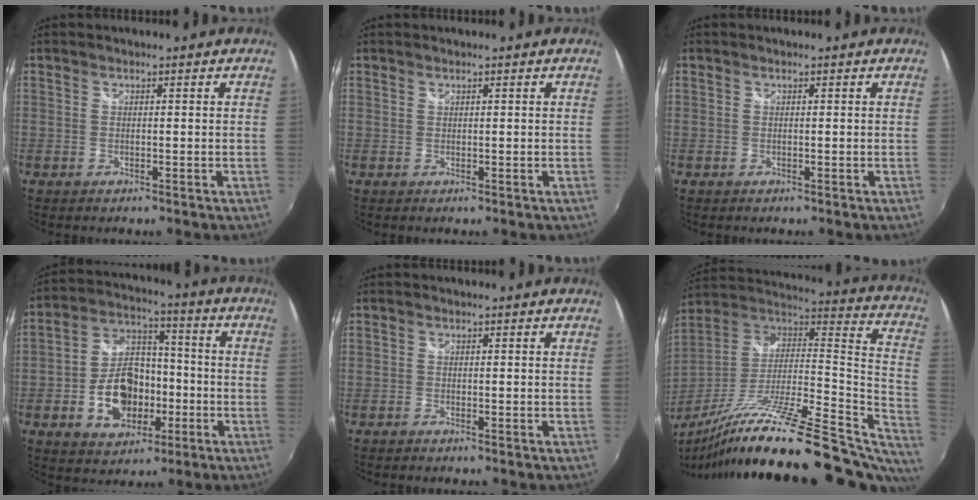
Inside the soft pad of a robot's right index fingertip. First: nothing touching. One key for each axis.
{"total": 0.0}
{"total": 0.0}
{"total": 13.4, "fx": -4.2, "fy": 9.1, "fz": 8.8, "tx": -0.176, "ty": 0.023, "tz": -0.061}
{"total": 0.5, "fx": -0.5, "fy": 0.2, "fz": 0.1, "tx": -0.004, "ty": -0.003, "tz": -0.012}
{"total": 33.2, "fx": -22.9, "fy": 6.4, "fz": 23.2, "tx": -0.324, "ty": -0.045, "tz": -0.359}